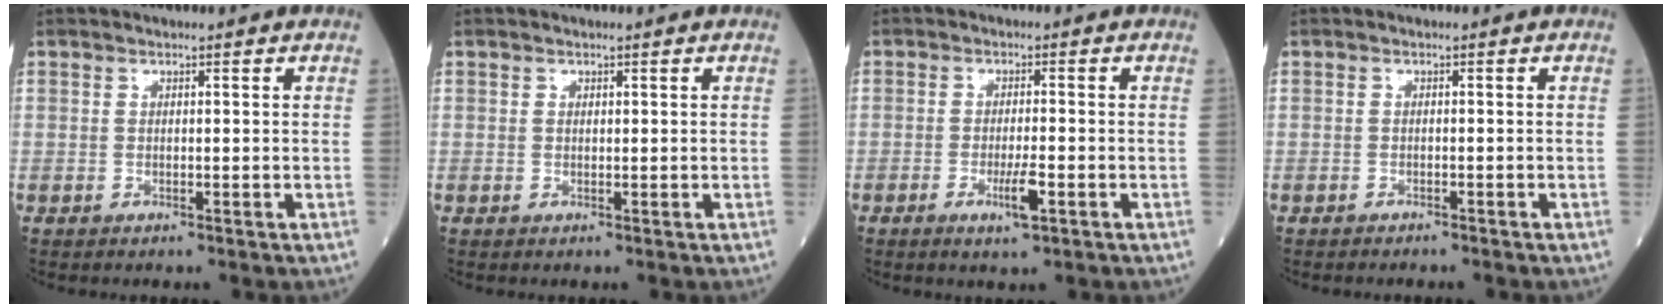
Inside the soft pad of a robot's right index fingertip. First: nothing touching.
{"total": 0.0}
{"total": 3.8, "force": [-1.5, 0.4, 3.5], "torque": [-0.067, -0.004, -0.022]}
{"total": 1.9, "force": [-1.8, 0.4, 0.5], "torque": [-0.011, -0.003, -0.022]}